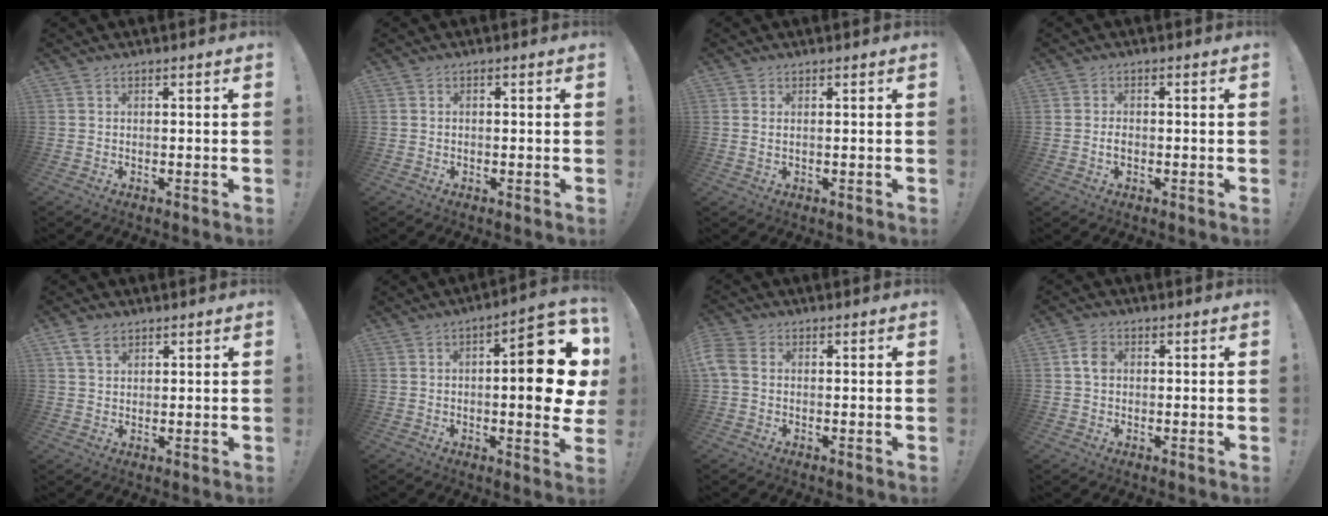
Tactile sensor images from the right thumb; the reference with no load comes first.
{"total": 0.7, "force": [-0.4, 0.5, 0.3], "torque": [-0.013, 0.005, -0.006]}
{"total": 1.2, "force": [0.7, 0.3, 0.9], "torque": [-0.017, 0.001, 0.012]}
{"total": 1.8, "force": [-0.8, 1.3, 1.1], "torque": [-0.018, 0.005, -0.014]}
{"total": 5.0, "force": [3.0, 2.9, 2.8], "torque": [-0.047, -0.007, 0.056]}
{"total": 16.3, "force": [1.5, 4.6, 15.5], "torque": [-0.185, -0.011, 0.014]}
{"total": 4.0, "force": [0.3, 2.9, 2.8], "torque": [-0.073, 0.006, 0.007]}
{"total": 4.2, "force": [0.4, 3.1, 2.9], "torque": [-0.040, 0.005, 0.007]}